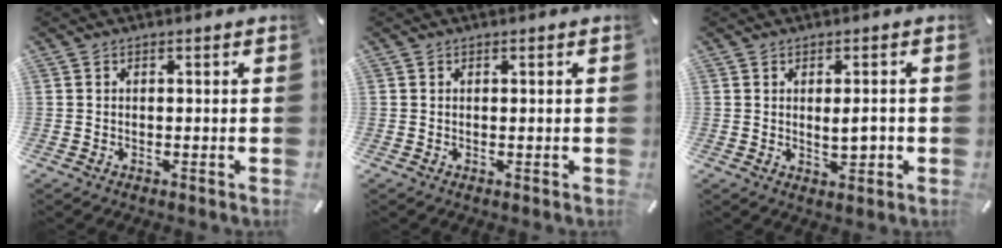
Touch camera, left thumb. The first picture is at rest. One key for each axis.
{"total": 0.0}
{"total": 4.3, "fx": 0.1, "fy": 1.9, "fz": 3.8, "tx": -0.055, "ty": -0.002, "tz": -0.001}